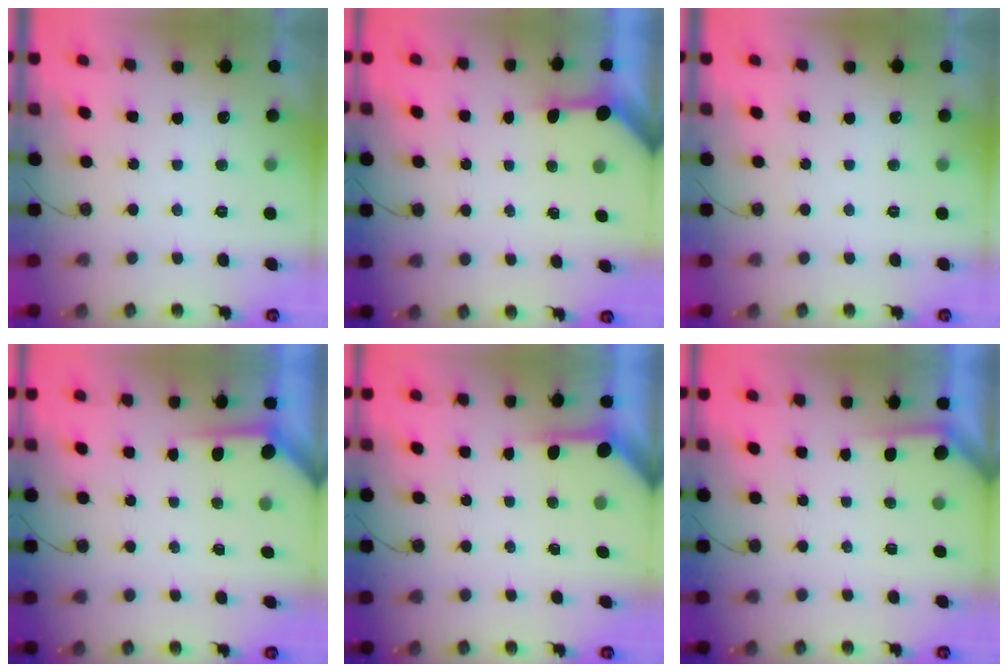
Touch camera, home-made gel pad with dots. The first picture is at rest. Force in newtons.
{"total": 3.8, "press": 3.7, "slide": 0.3}
{"total": 0.0}
{"total": 3.6, "press": 3.6, "slide": 0.4}
{"total": 3.9, "press": 3.8, "slide": 0.3}
{"total": 1.9, "press": 1.9, "slide": 0.2}